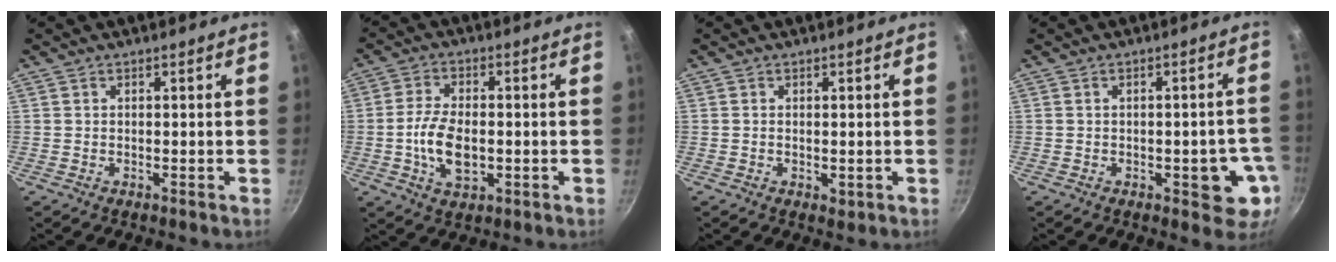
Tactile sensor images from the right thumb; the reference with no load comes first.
{"total": 8.8, "force": [-1.3, 4.9, 7.2], "torque": [-0.137, 0.009, -0.026]}
{"total": 1.2, "force": [0.0, 0.7, 1.0], "torque": [-0.015, -0.004, -0.001]}
{"total": 7.9, "force": [-2.3, 3.7, 6.6], "torque": [-0.040, 0.013, -0.026]}